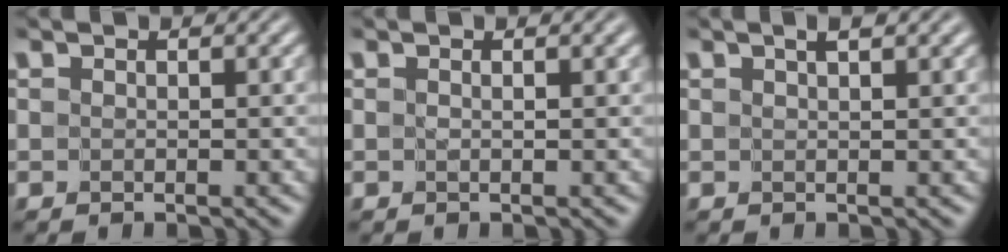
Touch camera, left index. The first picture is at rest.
{"total": 1.1, "force": [0.6, 0.2, 0.9], "torque": [-0.007, -0.011, 0.001]}
{"total": 1.8, "force": [1.2, 0.3, 1.3], "torque": [-0.007, -0.007, 0.014]}